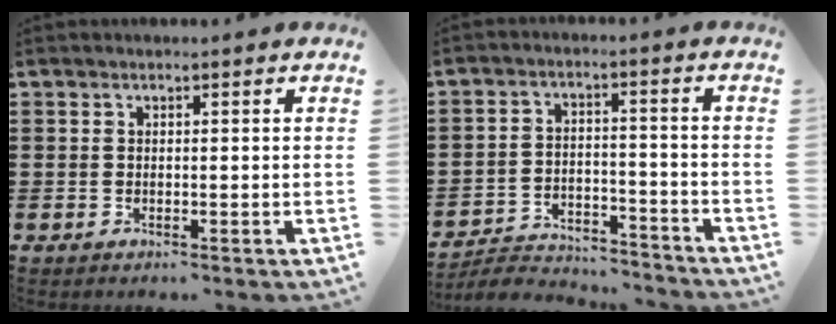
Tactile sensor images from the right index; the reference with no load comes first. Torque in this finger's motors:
{"motor_torque": [-0.85, -0.68, 0.07, -0.01]}